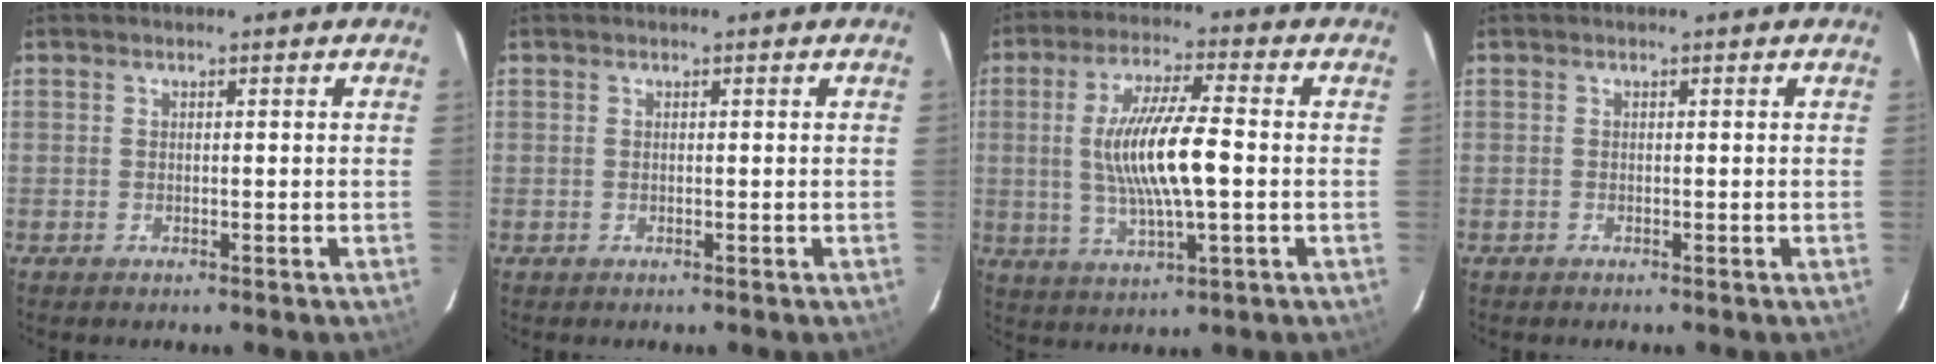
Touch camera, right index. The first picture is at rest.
{"total": 0.0}
{"total": 12.4, "force": [-0.4, 2.4, 12.2], "torque": [-0.233, -0.003, -0.002]}
{"total": 0.0}